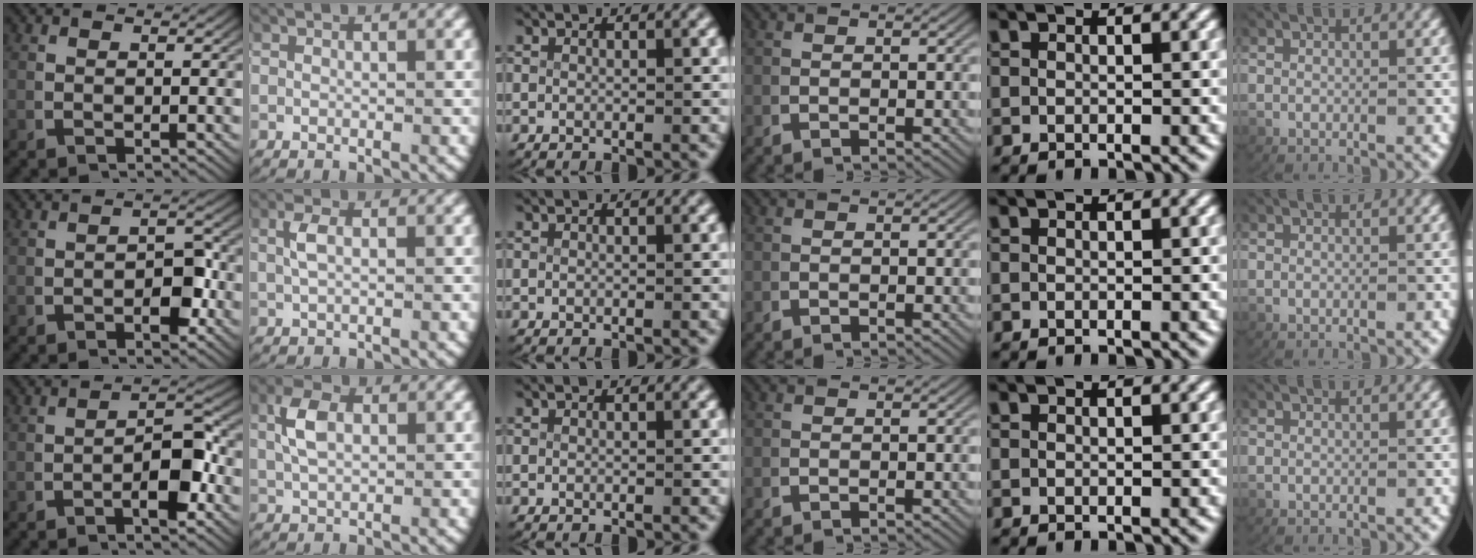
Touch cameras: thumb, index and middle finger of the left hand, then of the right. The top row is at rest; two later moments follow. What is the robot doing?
{"motion": "lift_and_place", "object": "key"}